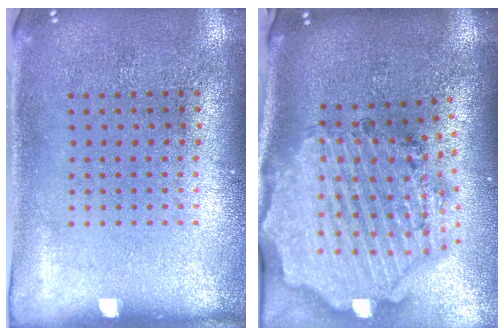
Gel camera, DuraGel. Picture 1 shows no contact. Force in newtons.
{"total": 3.1, "press": 2.6, "slide": 1.6}